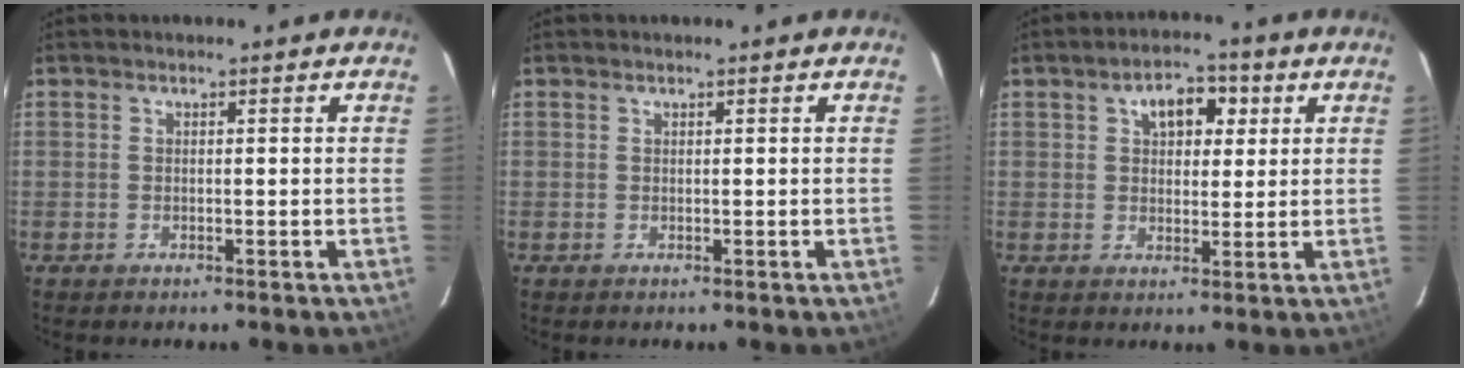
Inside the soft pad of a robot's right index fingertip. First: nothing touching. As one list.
[{"total": 0.0}, {"total": 6.6, "force": [2.6, 4.1, 4.5], "torque": [-0.070, 0.022, 0.042]}]